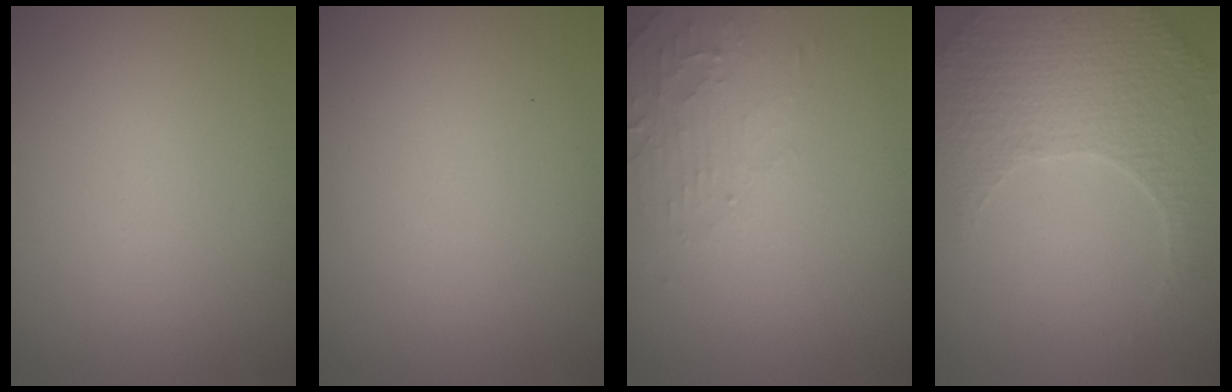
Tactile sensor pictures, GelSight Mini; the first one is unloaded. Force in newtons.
{"total": 0.0}
{"total": 2.4, "press": 2.3, "slide": 0.5}
{"total": 5.3, "press": 3.7, "slide": 3.8}